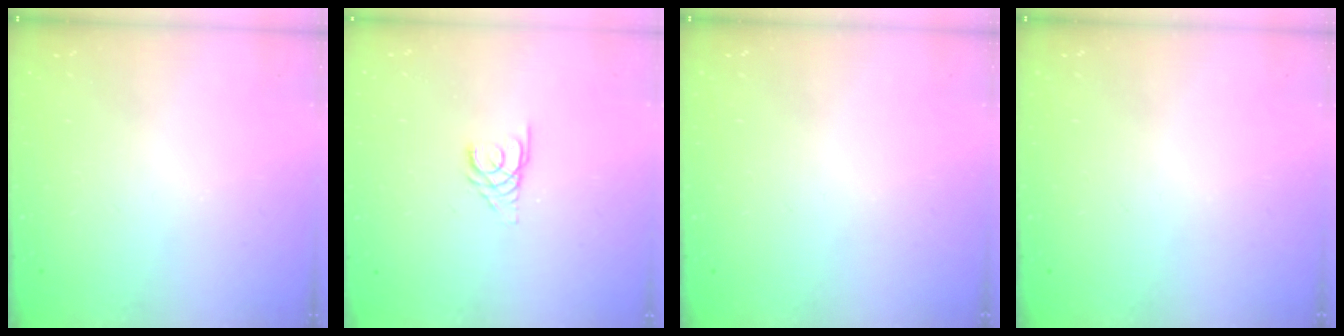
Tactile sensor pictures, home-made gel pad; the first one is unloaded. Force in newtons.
{"total": 3.1, "press": 3.0, "slide": 0.2}
{"total": 0.0}
{"total": 0.0}